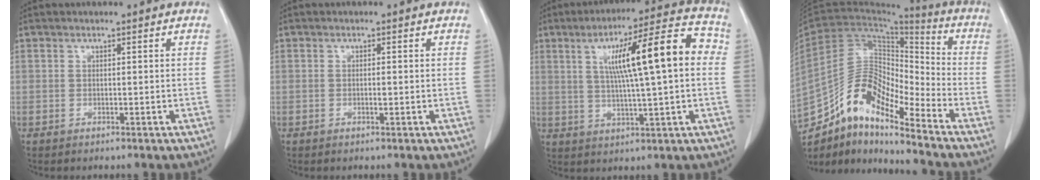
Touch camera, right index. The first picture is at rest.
{"total": 0.8, "force": [-0.2, 0.1, 0.7], "torque": [-0.014, 0.000, -0.002]}
{"total": 15.0, "force": [2.6, 1.3, 14.7], "torque": [-0.226, 0.030, 0.040]}
{"total": 13.1, "force": [-10.4, 3.4, 7.3], "torque": [-0.135, 0.046, -0.186]}